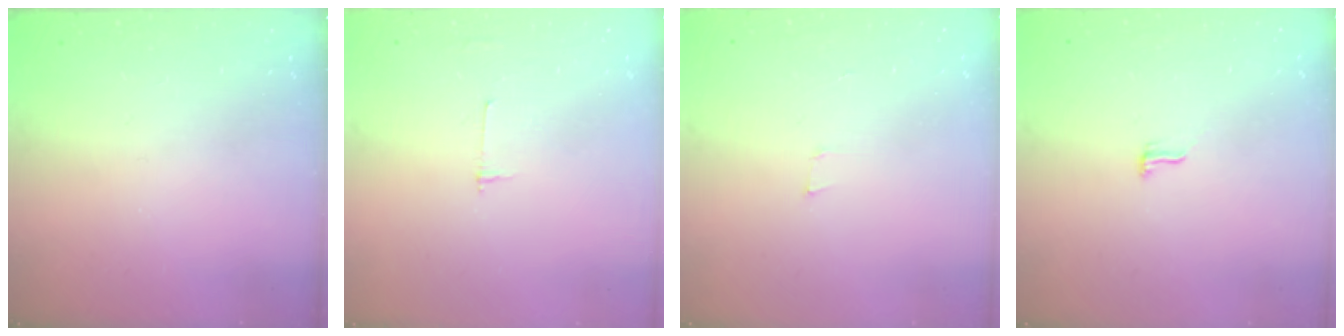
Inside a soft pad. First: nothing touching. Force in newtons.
{"total": 2.7, "press": 2.7, "slide": 0.3}
{"total": 3.4, "press": 2.2, "slide": 2.6}
{"total": 5.1, "press": 4.7, "slide": 2.0}